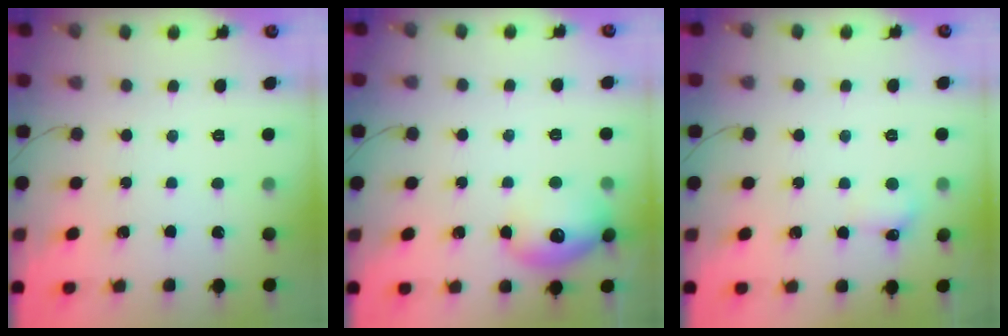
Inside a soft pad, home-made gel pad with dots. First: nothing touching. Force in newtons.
{"total": 15.0, "press": 14.9, "slide": 1.2}
{"total": 4.9, "press": 4.6, "slide": 1.5}